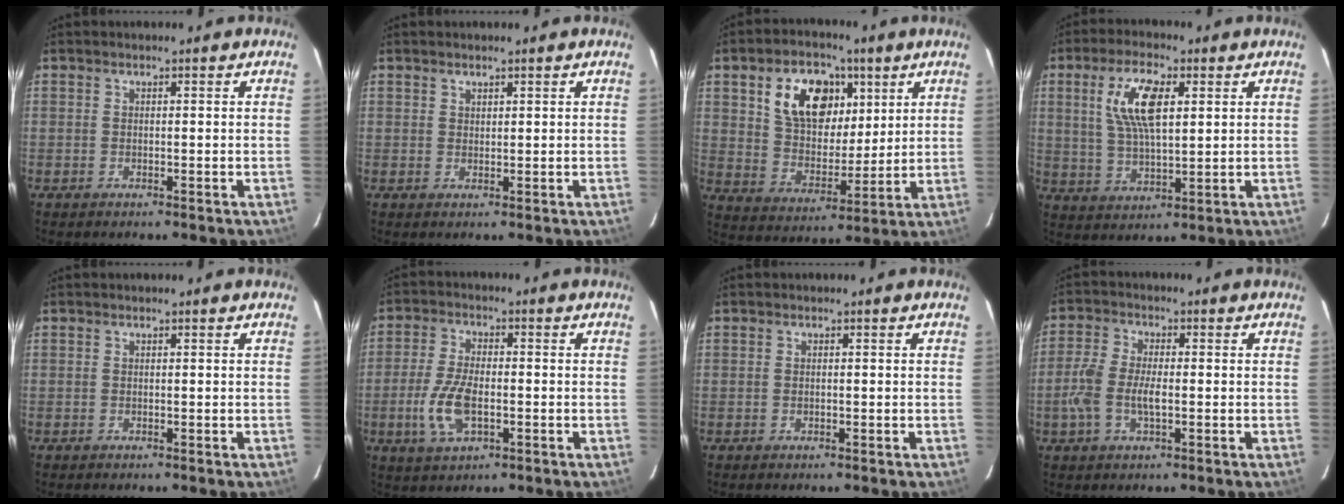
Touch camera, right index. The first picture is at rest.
{"total": 1.0, "force": [0.8, 0.5, 0.1], "torque": [-0.001, 0.003, 0.015]}
{"total": 15.0, "force": [6.3, 9.6, 9.6], "torque": [-0.177, 0.025, 0.119]}
{"total": 10.3, "force": [3.2, 3.9, 8.9], "torque": [-0.177, 0.010, 0.065]}
{"total": 0.0}
{"total": 8.9, "force": [-2.4, 4.1, 7.5], "torque": [-0.164, -0.004, -0.043]}
{"total": 0.7, "force": [-0.1, 0.6, 0.4], "torque": [-0.007, 0.000, -0.001]}
{"total": 6.8, "force": [-1.6, 3.0, 5.9], "torque": [-0.134, 0.003, -0.031]}